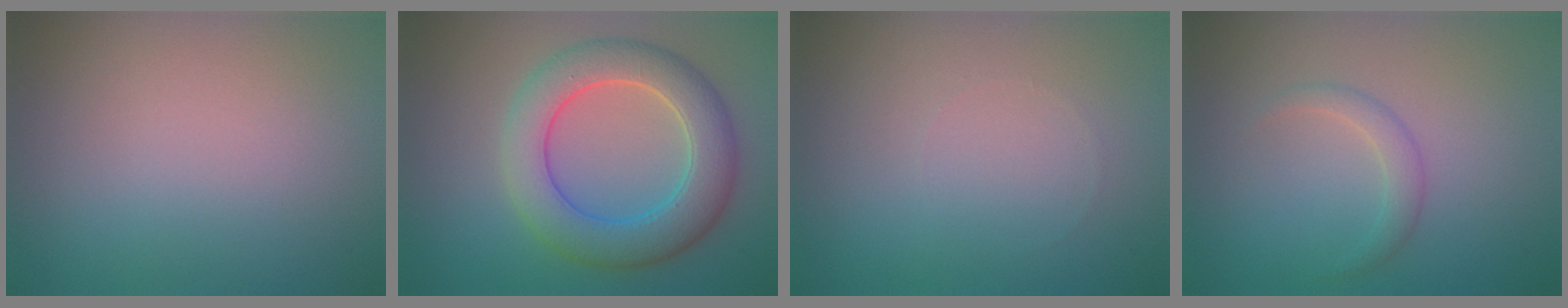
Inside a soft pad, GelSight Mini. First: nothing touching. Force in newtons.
{"total": 6.9, "press": 6.9, "slide": 0.2}
{"total": 0.0}
{"total": 1.4, "press": 1.4, "slide": 0.1}